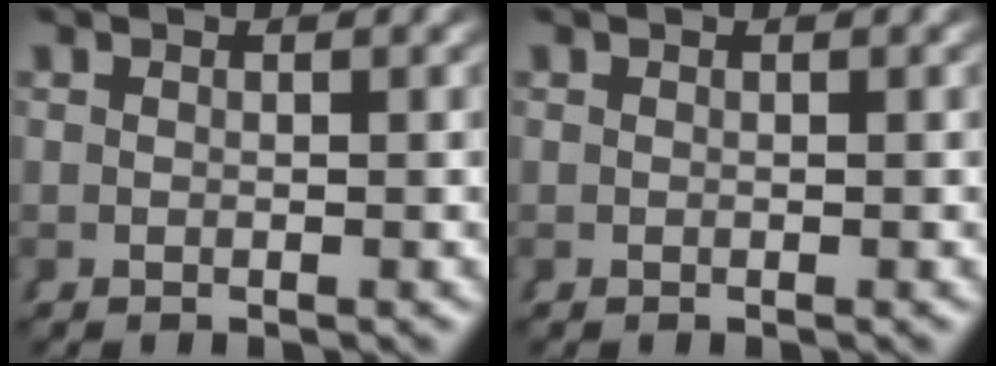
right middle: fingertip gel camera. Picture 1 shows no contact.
{"total": 0.0}